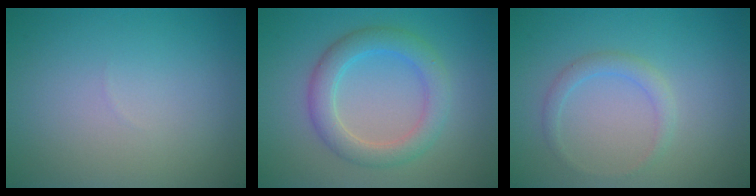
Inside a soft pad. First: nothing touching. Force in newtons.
{"total": 4.0, "press": 4.0, "slide": 0.3}
{"total": 1.6, "press": 1.6, "slide": 0.2}